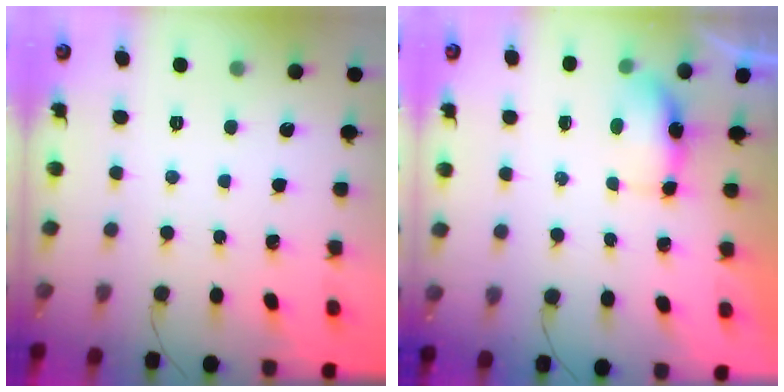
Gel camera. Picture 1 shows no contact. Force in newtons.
{"total": 5.2, "press": 5.2, "slide": 0.9}